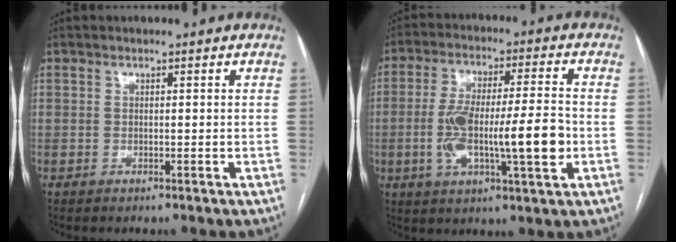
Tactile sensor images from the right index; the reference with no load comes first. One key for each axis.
{"total": 14.4, "fx": -2.6, "fy": 2.4, "fz": 14.0, "tx": -0.250, "ty": 0.010, "tz": -0.039}